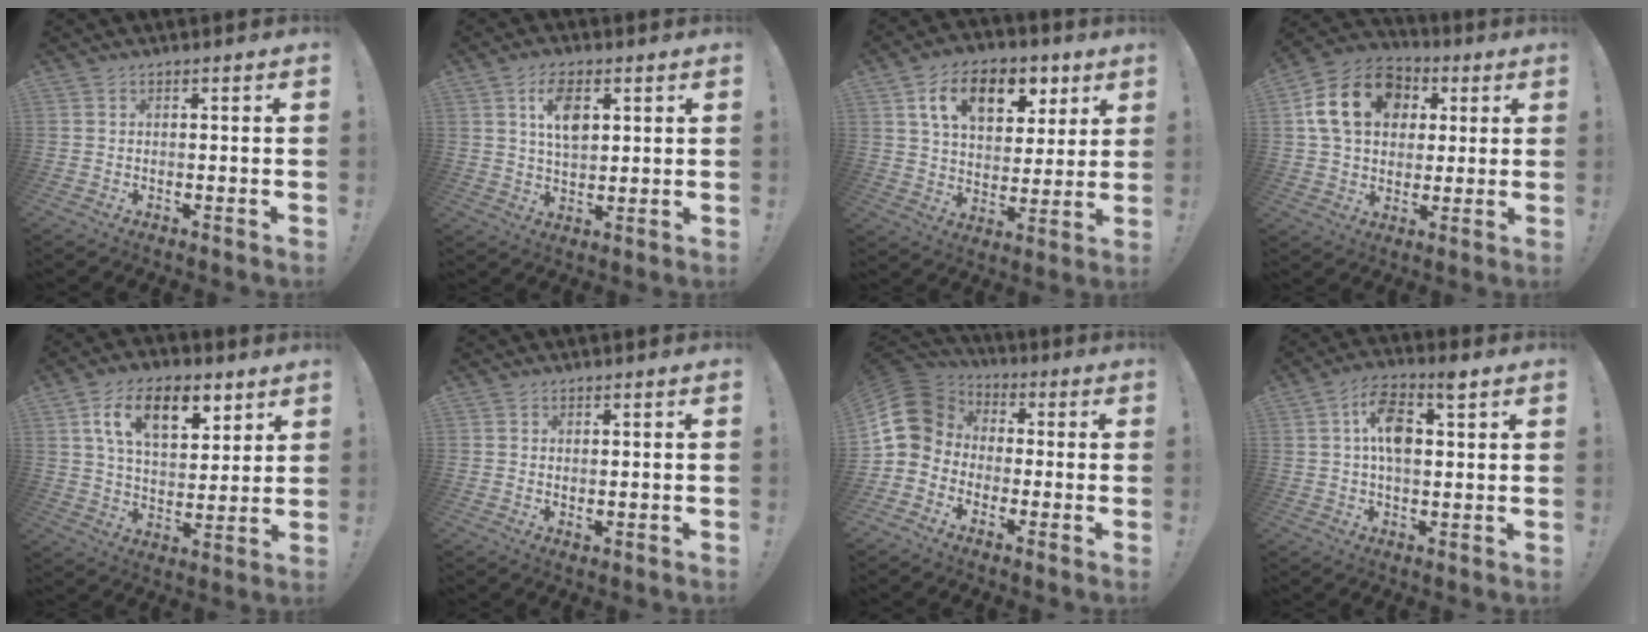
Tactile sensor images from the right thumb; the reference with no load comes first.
{"total": 9.2, "force": [3.4, 5.2, 6.8], "torque": [-0.109, 0.000, 0.060]}
{"total": 15.5, "force": [7.2, 9.9, 9.5], "torque": [-0.151, -0.020, 0.129]}
{"total": 18.4, "force": [5.1, 13.7, 11.1], "torque": [-0.183, 0.002, 0.097]}
{"total": 15.6, "force": [7.5, 8.6, 10.7], "torque": [-0.171, -0.016, 0.133]}
{"total": 0.7, "force": [0.3, 0.3, 0.5], "torque": [-0.001, -0.006, 0.005]}
{"total": 12.2, "force": [0.8, 10.5, 6.2], "torque": [-0.109, 0.009, 0.023]}
{"total": 10.7, "force": [3.1, 5.4, 8.6], "torque": [-0.143, 0.009, 0.056]}